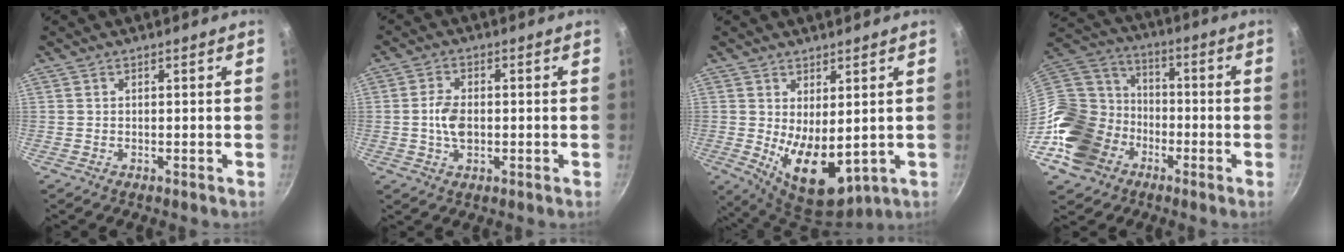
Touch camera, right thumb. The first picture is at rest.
{"total": 5.4, "force": [-0.4, 3.3, 4.2], "torque": [-0.080, 0.005, -0.007]}
{"total": 12.0, "force": [-0.9, 6.1, 10.3], "torque": [-0.153, -0.020, 0.016]}
{"total": 21.7, "force": [-8.5, 17.1, 10.3], "torque": [-0.230, 0.065, -0.157]}